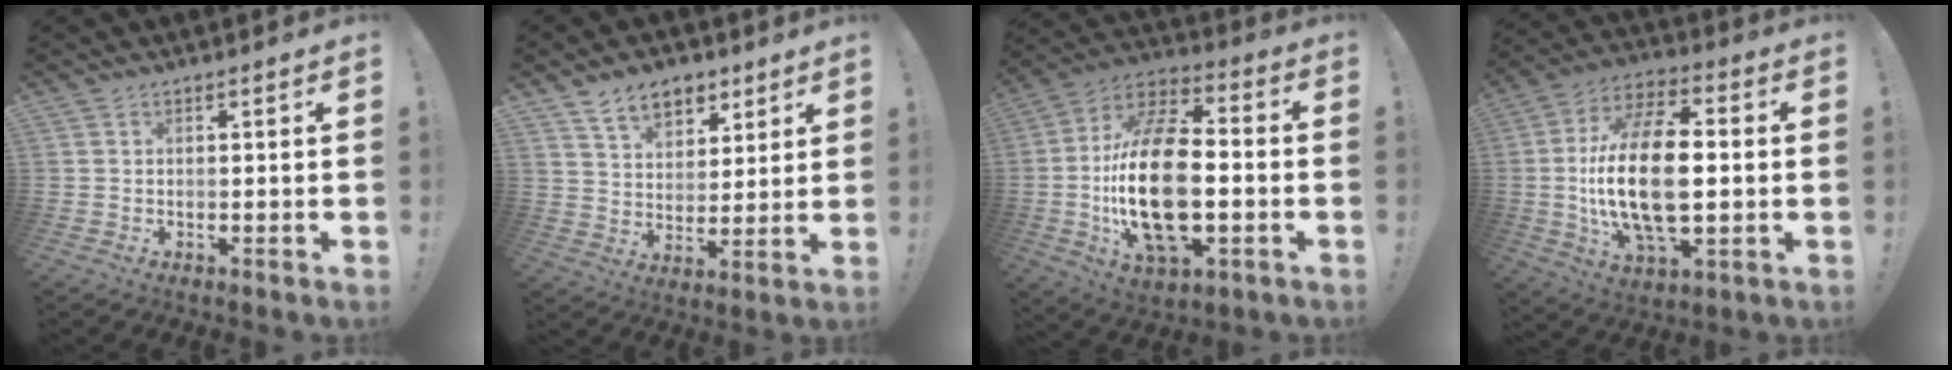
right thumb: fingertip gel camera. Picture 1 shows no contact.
{"total": 10.7, "force": [7.0, 6.8, 4.5], "torque": [-0.062, -0.037, 0.131]}
{"total": 25.8, "force": [-3.1, 13.6, 21.6], "torque": [-0.429, 0.013, -0.048]}
{"total": 23.3, "force": [-0.6, 11.4, 20.3], "torque": [-0.401, -0.002, -0.014]}